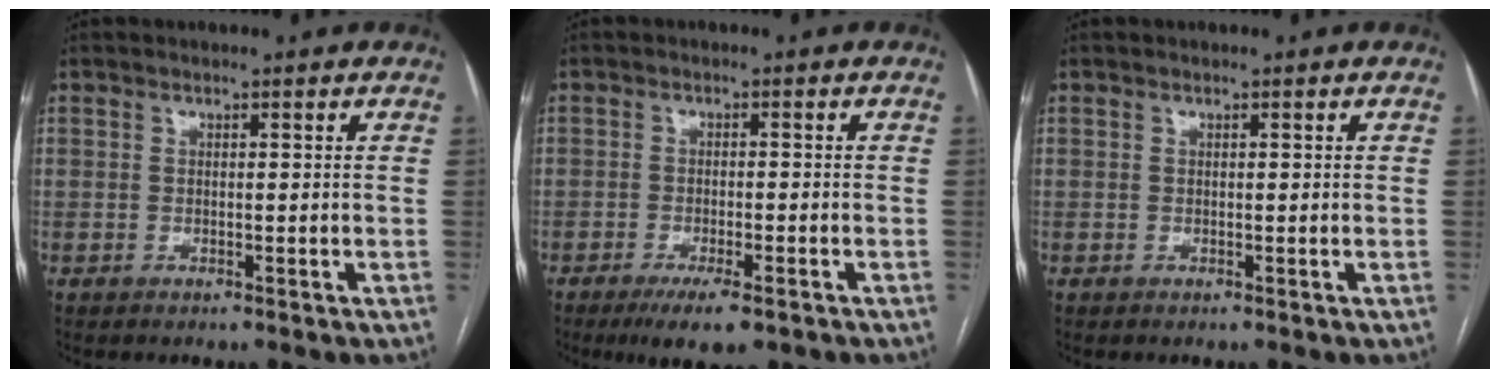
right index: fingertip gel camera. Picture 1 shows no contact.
{"total": 6.0, "force": [-3.9, 1.5, 4.3], "torque": [-0.068, -0.011, -0.057]}
{"total": 0.0}